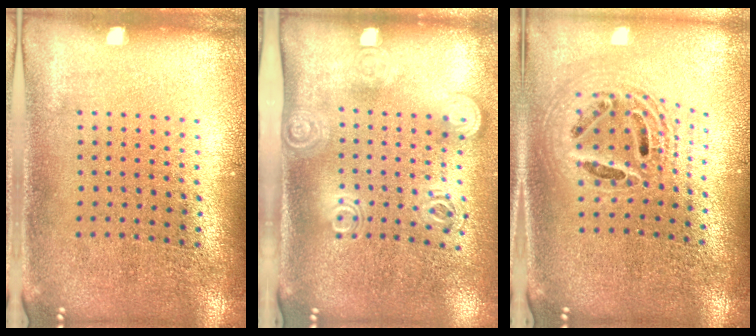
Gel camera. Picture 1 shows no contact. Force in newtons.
{"total": 1.9, "press": 1.3, "slide": 1.3}
{"total": 2.0, "press": 1.6, "slide": 1.3}